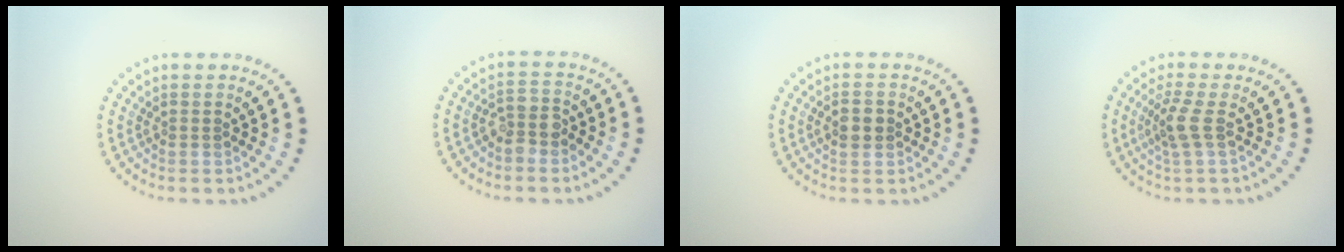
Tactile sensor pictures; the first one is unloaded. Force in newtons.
{"total": 2.4, "press": 2.1, "slide": 1.2}
{"total": 2.3, "press": 2.3, "slide": 0.0}
{"total": 2.3, "press": 1.8, "slide": 1.5}